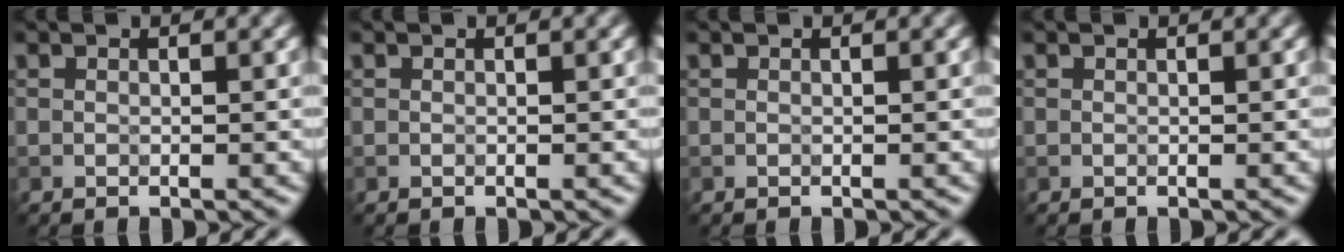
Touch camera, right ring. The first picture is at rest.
{"total": 0.0}
{"total": 0.0}
{"total": 0.0}